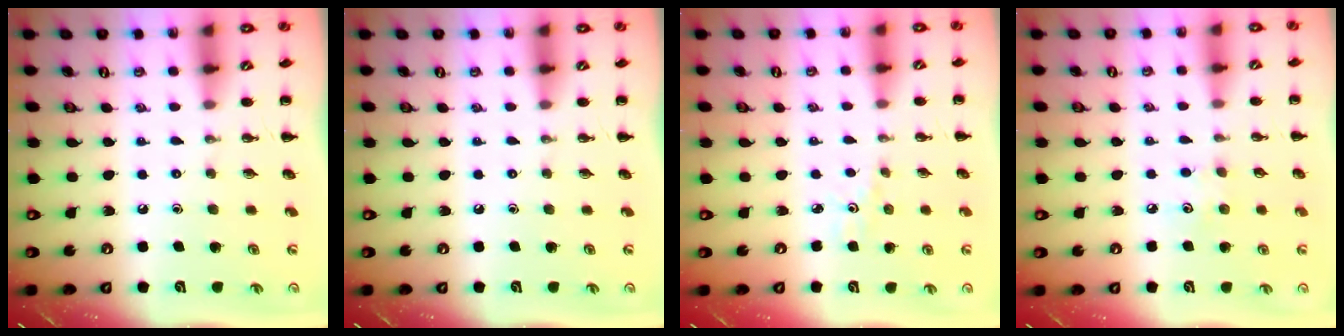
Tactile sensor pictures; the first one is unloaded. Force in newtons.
{"total": 0.0}
{"total": 2.0, "press": 1.9, "slide": 0.7}
{"total": 3.7, "press": 3.6, "slide": 0.9}